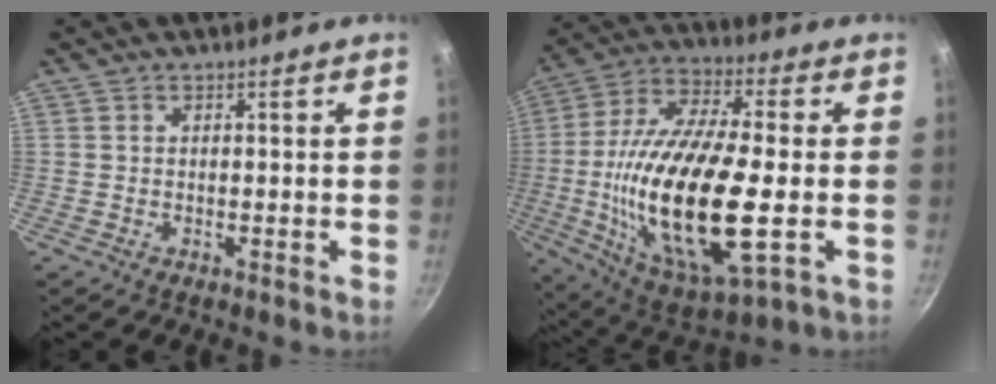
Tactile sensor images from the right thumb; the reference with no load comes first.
{"total": 26.3, "force": [-3.5, 9.4, 24.3], "torque": [-0.478, 0.005, -0.065]}